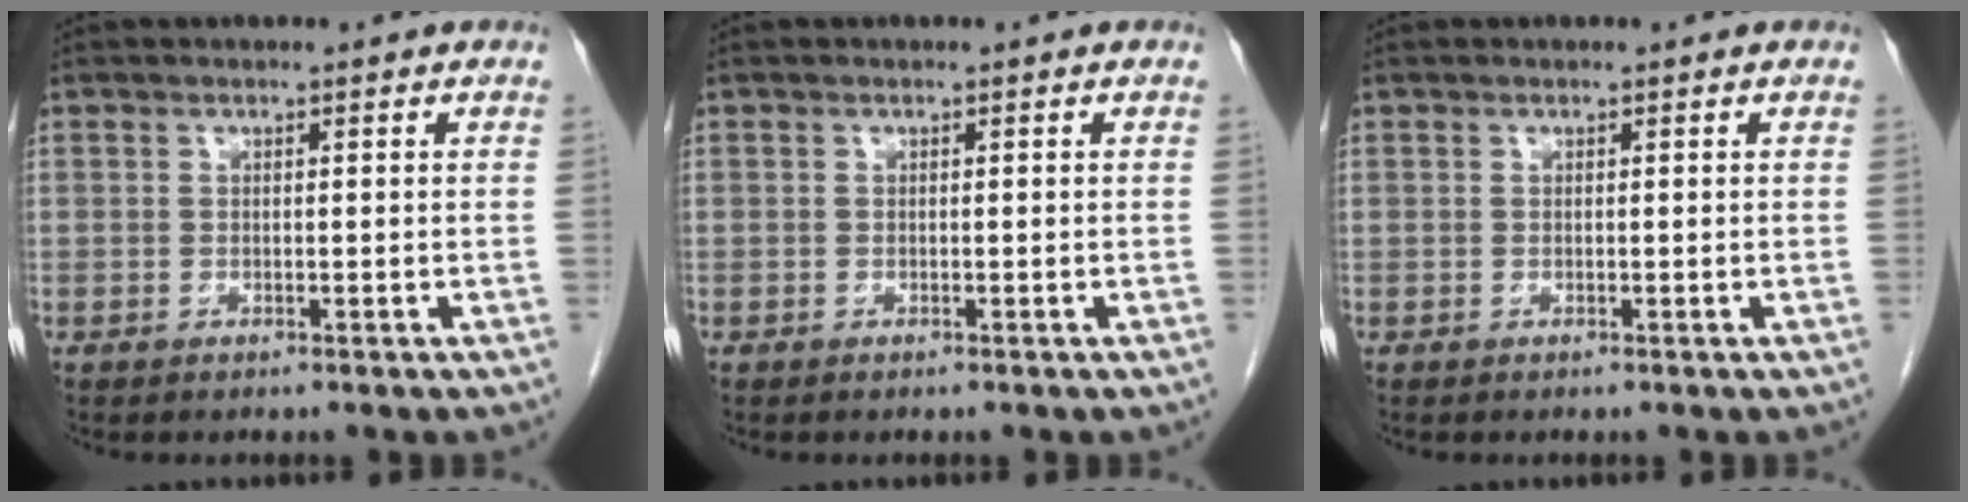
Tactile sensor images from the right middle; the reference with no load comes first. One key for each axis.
{"total": 0.0}
{"total": 0.0}